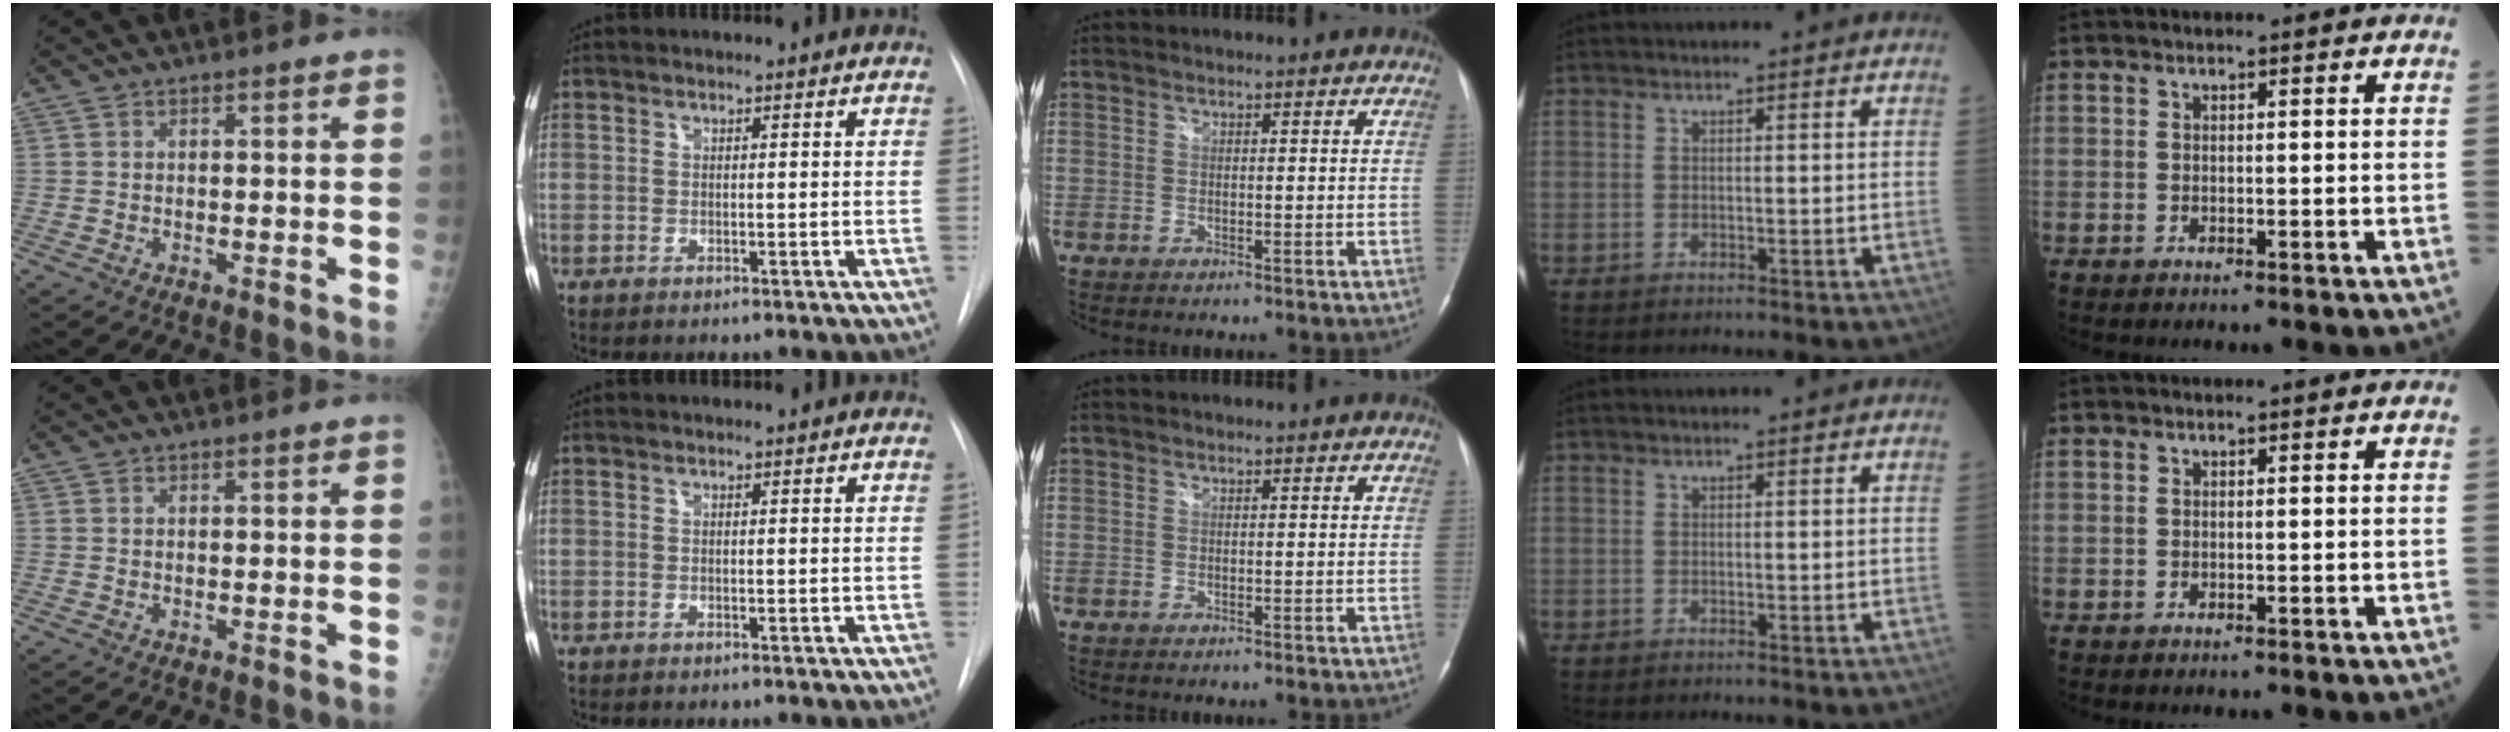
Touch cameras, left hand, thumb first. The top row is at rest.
{}